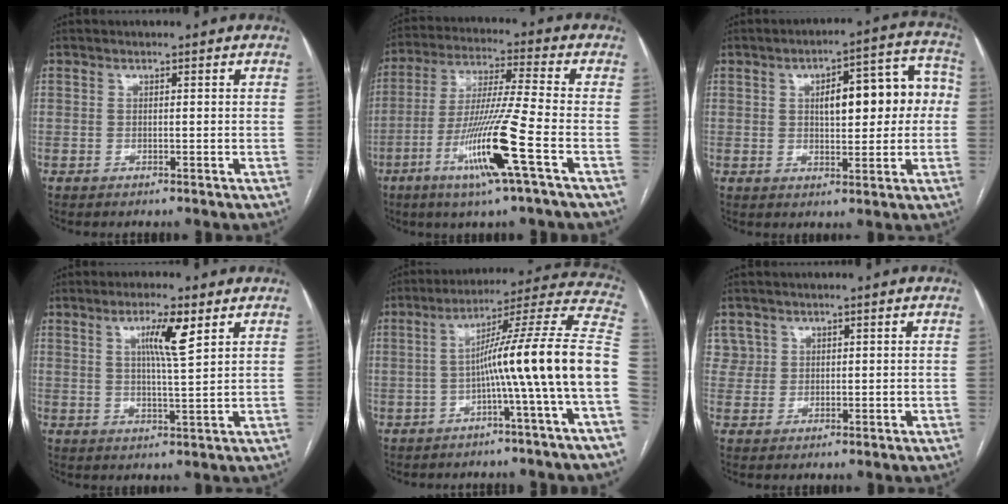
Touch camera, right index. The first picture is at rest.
{"total": 13.9, "force": [-5.6, -1.3, 12.6], "torque": [-0.253, -0.019, -0.109]}
{"total": 12.0, "force": [1.3, 4.5, 11.1], "torque": [-0.141, 0.044, 0.023]}
{"total": 6.1, "force": [2.8, 0.1, 5.5], "torque": [-0.096, -0.001, 0.046]}
{"total": 16.2, "force": [-3.4, -2.4, 15.7], "torque": [-0.212, 0.033, -0.063]}
{"total": 2.7, "force": [1.5, 2.3, -0.3], "torque": [0.019, 0.007, 0.021]}